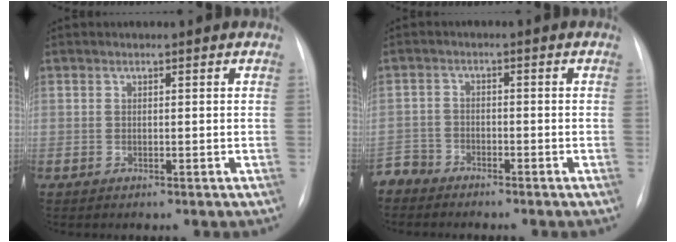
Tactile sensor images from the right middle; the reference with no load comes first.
{"total": 4.0, "force": [-3.7, 1.3, -0.6], "torque": [0.015, -0.005, -0.077]}